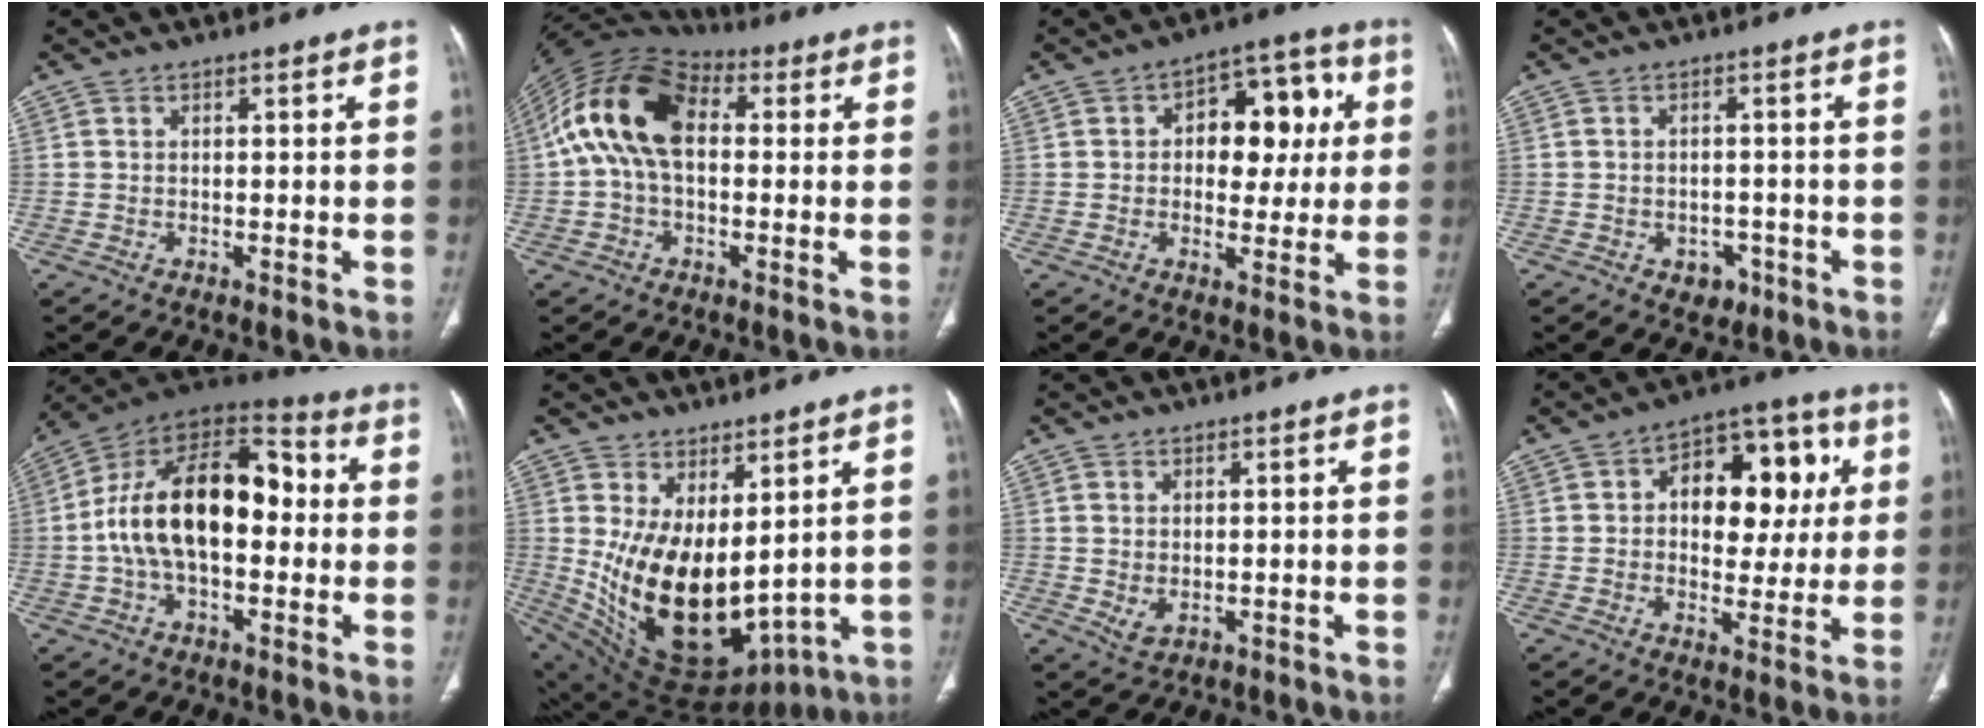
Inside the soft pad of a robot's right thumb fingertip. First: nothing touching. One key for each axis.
{"total": 15.7, "fx": 2.0, "fy": 9.6, "fz": 12.2, "tx": -0.226, "ty": 0.043, "tz": 0.026}
{"total": 13.4, "fx": 2.1, "fy": 8.4, "fz": 10.2, "tx": -0.079, "ty": 0.024, "tz": 0.026}
{"total": 3.9, "fx": -1.8, "fy": 3.0, "fz": 1.7, "tx": -0.003, "ty": 0.013, "tz": -0.017}
{"total": 21.4, "fx": -0.1, "fy": 12.1, "fz": 17.6, "tx": -0.290, "ty": 0.047, "tz": -0.007}
{"total": 19.0, "fx": 2.3, "fy": 10.6, "fz": 15.7, "tx": -0.255, "ty": -0.049, "tz": 0.085}
{"total": 2.4, "fx": 0.0, "fy": 1.6, "fz": 1.9, "tx": -0.036, "ty": -0.005, "tz": 0.012}
{"total": 16.8, "fx": 3.4, "fy": 10.5, "fz": 12.6, "tx": -0.112, "ty": 0.021, "tz": 0.048}